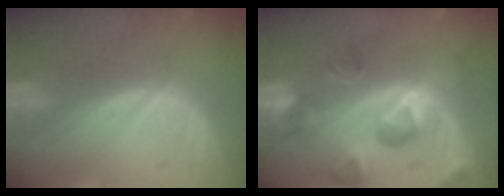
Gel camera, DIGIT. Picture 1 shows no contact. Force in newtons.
{"total": 10.2, "press": 9.0, "slide": 4.8}